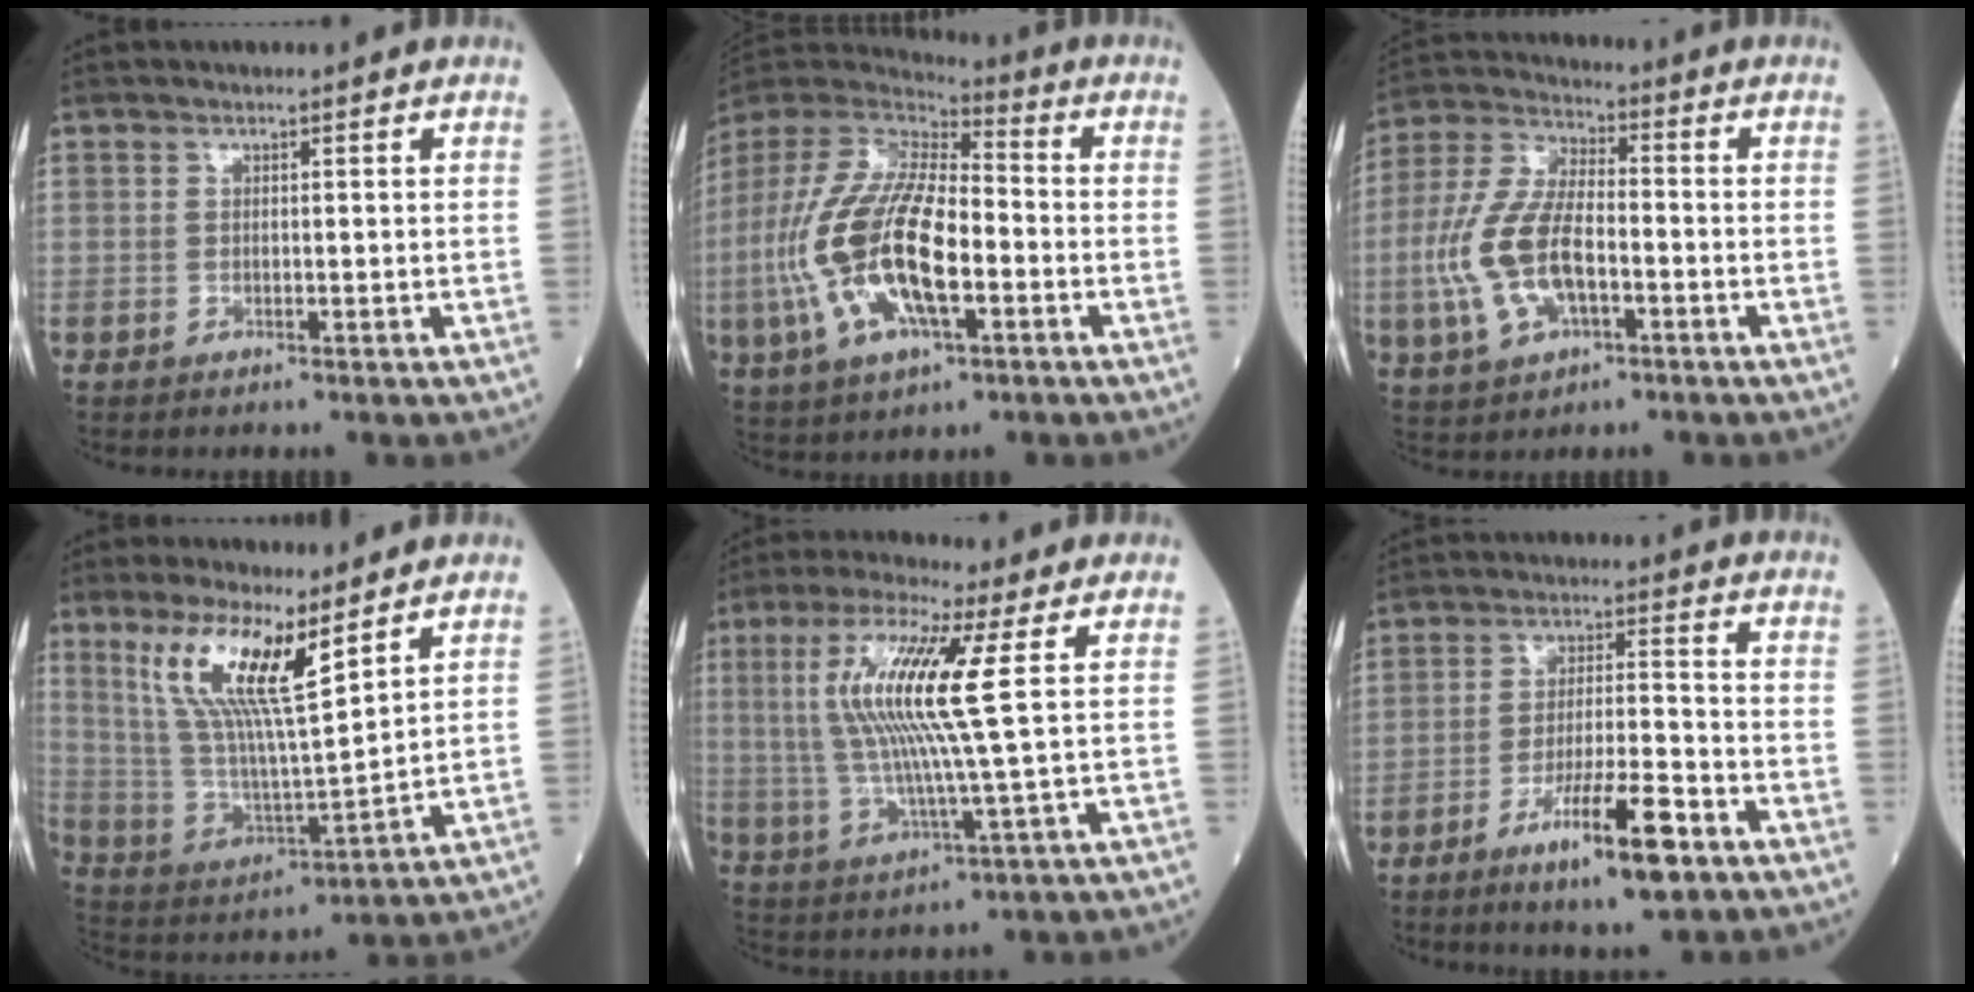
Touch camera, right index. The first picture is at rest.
{"total": 20.1, "force": [-4.3, 7.2, 18.3], "torque": [-0.409, -0.006, -0.078]}
{"total": 12.6, "force": [-3.2, 5.6, 10.8], "torque": [-0.250, 0.007, -0.061]}
{"total": 13.1, "force": [7.4, 1.7, 10.7], "torque": [-0.220, 0.000, 0.147]}
{"total": 13.4, "force": [3.1, -0.1, 13.0], "torque": [-0.281, 0.005, 0.053]}
{"total": 10.2, "force": [-6.0, 0.9, 8.2], "torque": [-0.142, -0.010, -0.102]}